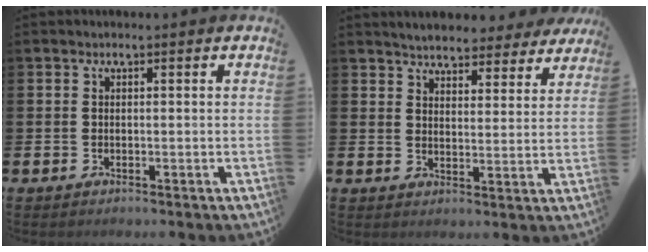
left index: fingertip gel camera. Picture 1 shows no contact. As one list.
[{"total": 5.0, "force": [4.9, 0.8, 0.3], "torque": [-0.024, -0.030, 0.085]}]